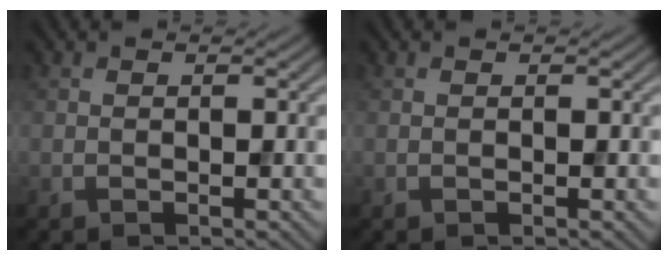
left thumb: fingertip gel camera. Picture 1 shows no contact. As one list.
[{"total": 0.0}]